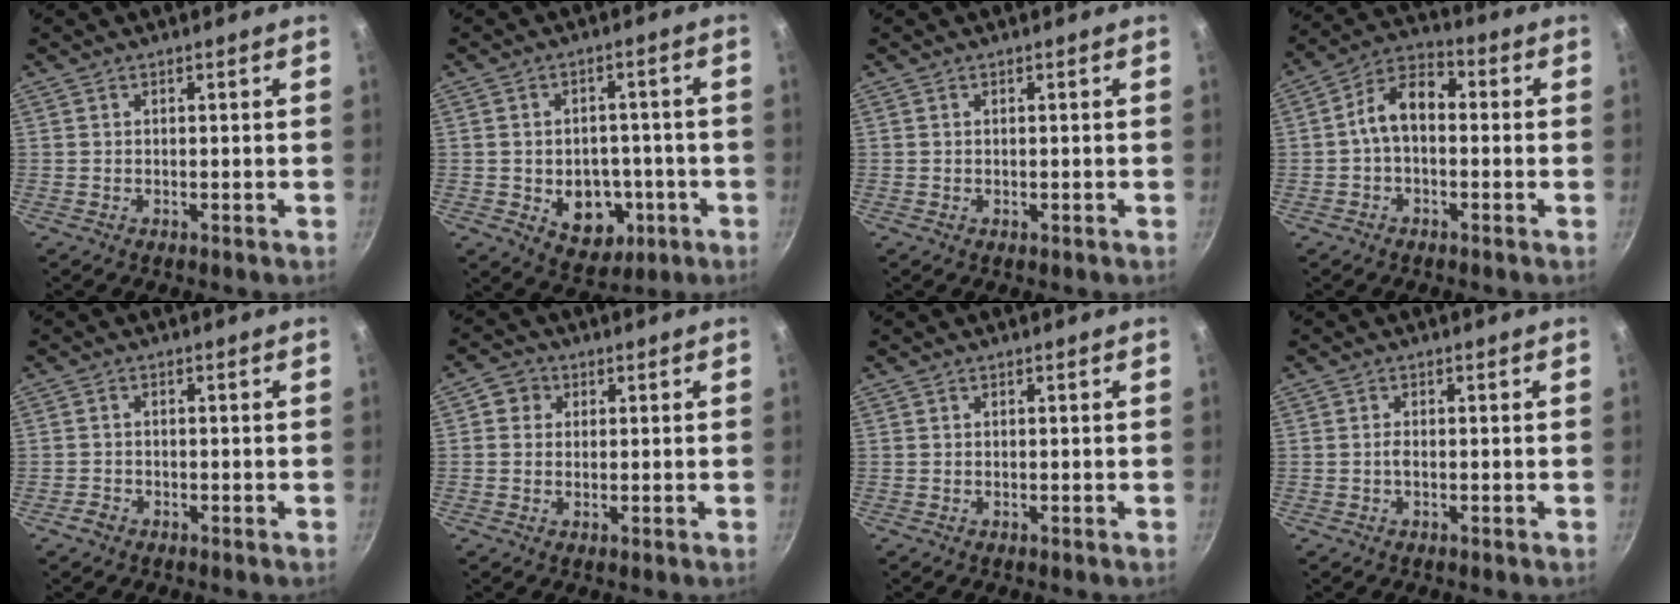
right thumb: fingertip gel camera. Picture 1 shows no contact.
{"total": 10.5, "force": [-2.8, 8.0, 6.3], "torque": [-0.053, 0.012, -0.022]}
{"total": 0.0}
{"total": 8.7, "force": [-0.4, 5.5, 6.7], "torque": [-0.102, 0.038, -0.023]}
{"total": 1.8, "force": [-1.3, 1.2, 0.5], "torque": [-0.011, 0.015, -0.023]}
{"total": 3.7, "force": [0.9, 3.4, 1.2], "torque": [0.003, -0.003, 0.004]}
{"total": 0.0}
{"total": 1.0, "force": [-0.3, 0.3, 0.8], "torque": [-0.018, 0.002, -0.008]}